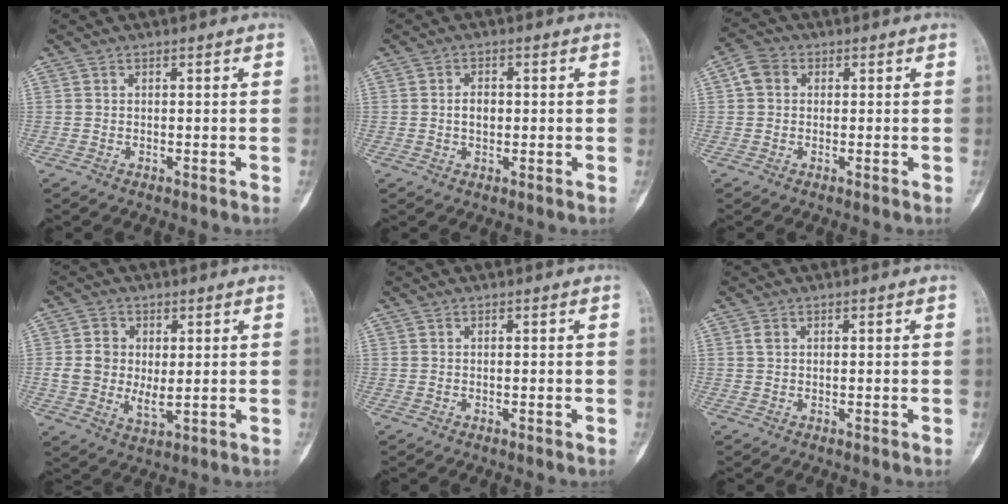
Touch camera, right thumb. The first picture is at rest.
{"total": 2.8, "force": [0.0, 1.9, 2.1], "torque": [-0.029, 0.003, -0.003]}
{"total": 3.9, "force": [0.5, 3.3, 2.1], "torque": [-0.033, 0.011, 0.001]}
{"total": 7.3, "force": [0.8, 5.2, 5.1], "torque": [-0.075, -0.011, 0.018]}
{"total": 0.0}
{"total": 0.9, "force": [0.4, 0.6, 0.6], "torque": [-0.012, 0.005, 0.008]}